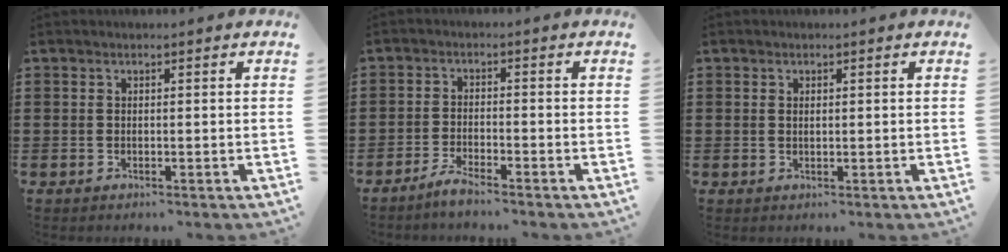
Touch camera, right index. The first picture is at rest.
{"total": 2.5, "force": [-2.3, 0.0, 0.8], "torque": [-0.016, 0.006, -0.045]}
{"total": 0.6, "force": [0.2, 0.3, 0.5], "torque": [-0.012, 0.000, 0.004]}